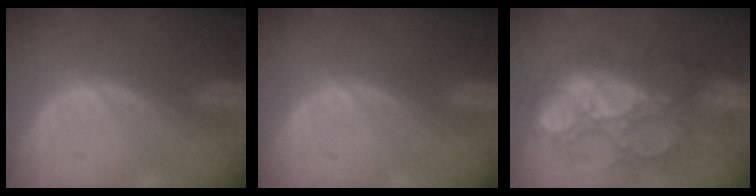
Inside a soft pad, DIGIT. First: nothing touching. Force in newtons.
{"total": 0.0}
{"total": 10.8, "press": 10.5, "slide": 2.4}